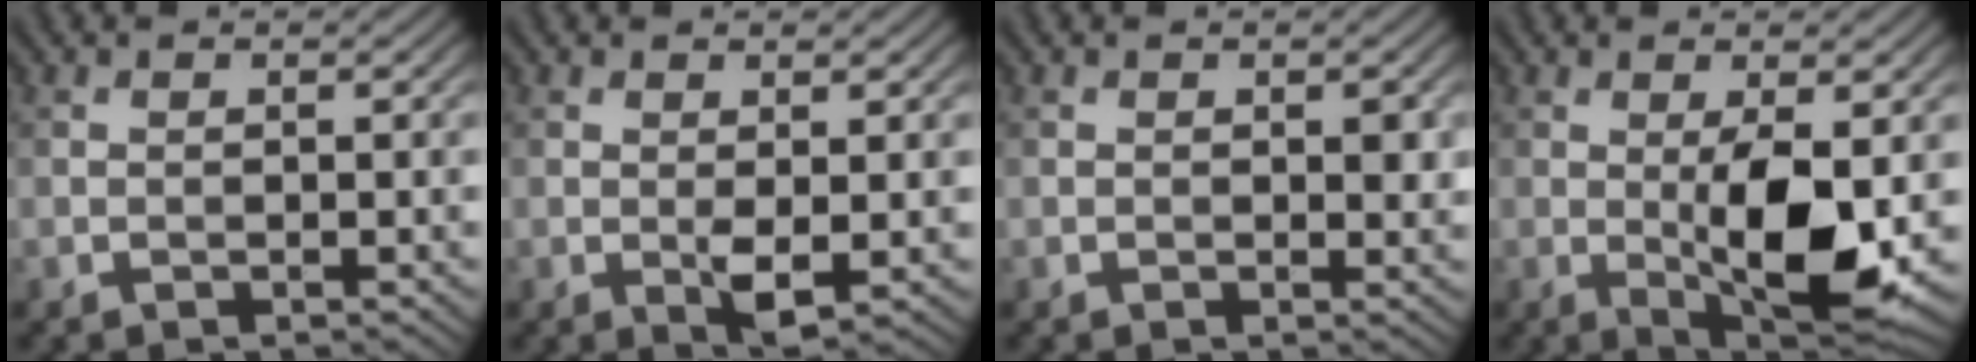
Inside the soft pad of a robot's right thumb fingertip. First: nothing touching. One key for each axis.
{"total": 2.3, "fx": 0.2, "fy": 0.8, "fz": 2.2, "tx": -0.045, "ty": -0.006, "tz": 0.007}
{"total": 1.5, "fx": 0.3, "fy": 0.8, "fz": 1.3, "tx": -0.014, "ty": -0.006, "tz": 0.007}
{"total": 8.1, "fx": -0.4, "fy": 2.7, "fz": 7.7, "tx": -0.137, "ty": -0.009, "tz": 0.000}